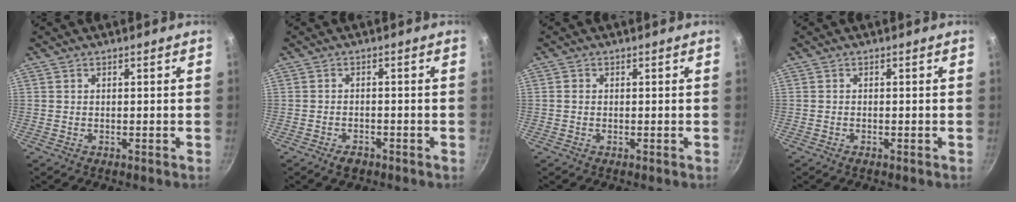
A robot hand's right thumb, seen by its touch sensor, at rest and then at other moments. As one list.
[{"total": 2.8, "force": [-1.9, 1.6, 1.3], "torque": [-0.019, 0.019, -0.026]}, {"total": 0.8, "force": [-0.1, 0.8, 0.3], "torque": [-0.006, 0.003, -0.004]}, {"total": 0.5, "force": [-0.4, 0.2, 0.3], "torque": [-0.007, 0.002, -0.009]}]